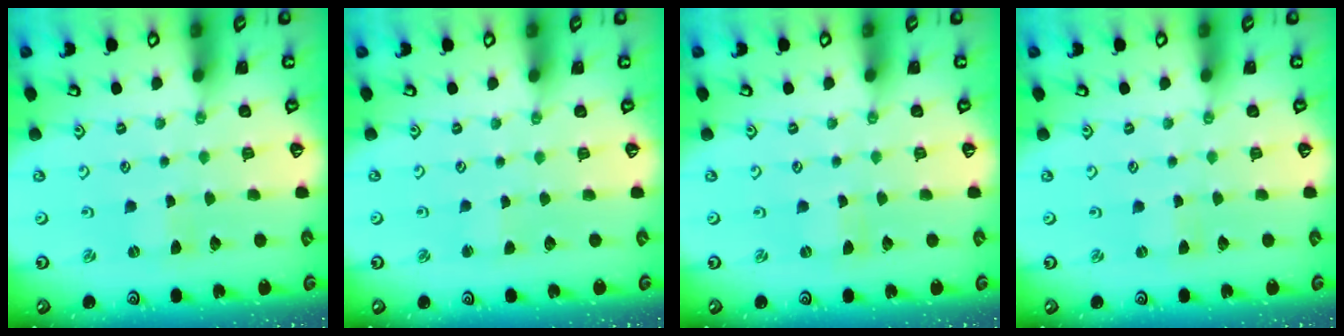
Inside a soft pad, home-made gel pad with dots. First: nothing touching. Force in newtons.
{"total": 1.5, "press": 1.5, "slide": 0.3}
{"total": 0.0}
{"total": 0.0}